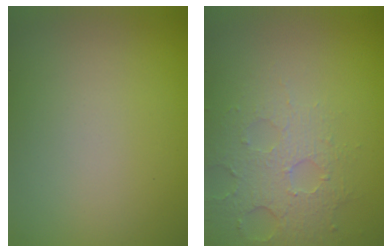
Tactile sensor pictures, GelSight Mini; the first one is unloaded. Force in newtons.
{"total": 3.6, "press": 3.2, "slide": 1.8}